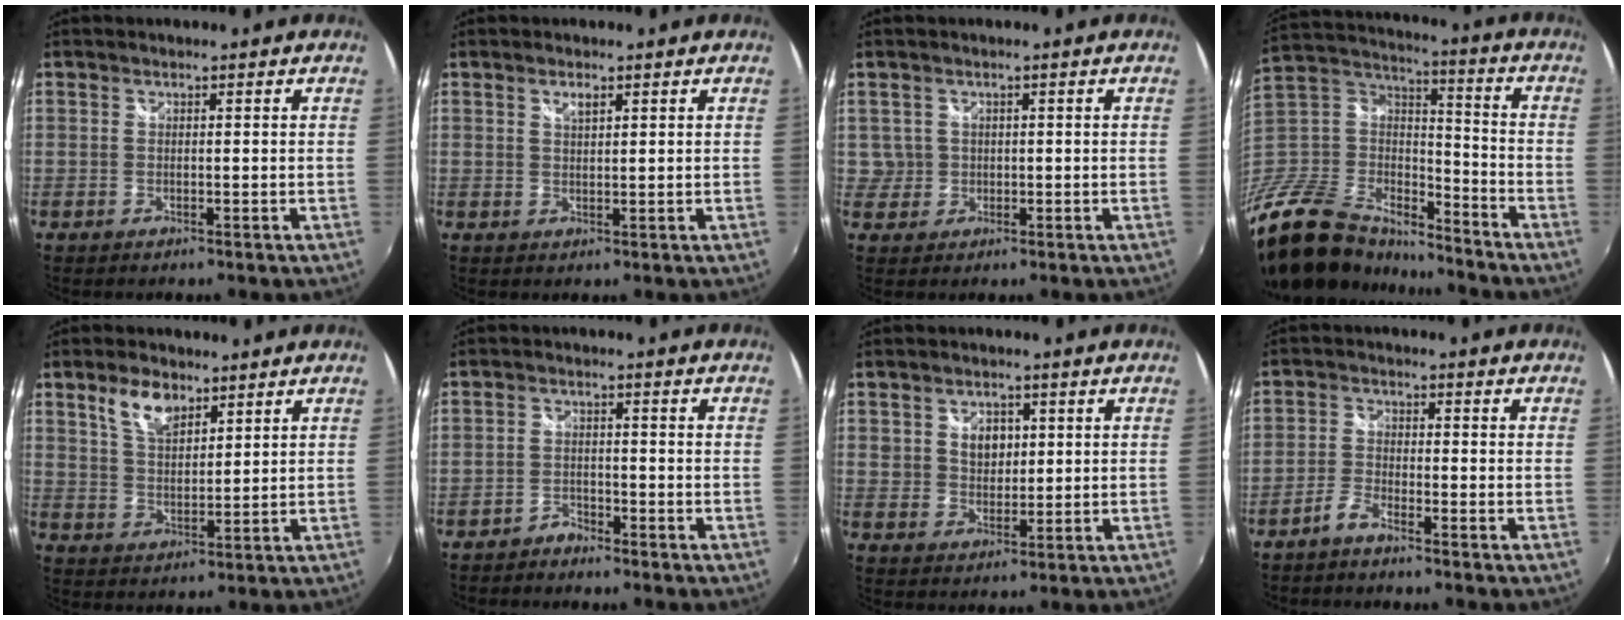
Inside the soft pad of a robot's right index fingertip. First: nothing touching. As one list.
[{"total": 1.8, "force": [1.1, 0.7, 1.2], "torque": [-0.020, 0.002, 0.018]}, {"total": 2.8, "force": [0.5, 2.7, 0.0], "torque": [0.010, 0.009, 0.010]}, {"total": 25.0, "force": [-19.0, 11.9, 11.0], "torque": [-0.248, 0.017, -0.326]}, {"total": 6.9, "force": [4.3, 3.4, 4.2], "torque": [-0.077, 0.008, 0.081]}, {"total": 2.7, "force": [-2.5, 1.1, 0.3], "torque": [-0.015, 0.006, -0.046]}, {"total": 5.5, "force": [1.7, 4.3, 2.9], "torque": [-0.038, 0.005, 0.031]}, {"total": 2.7, "force": [-2.3, 0.6, 1.3], "torque": [-0.040, 0.007, -0.050]}]